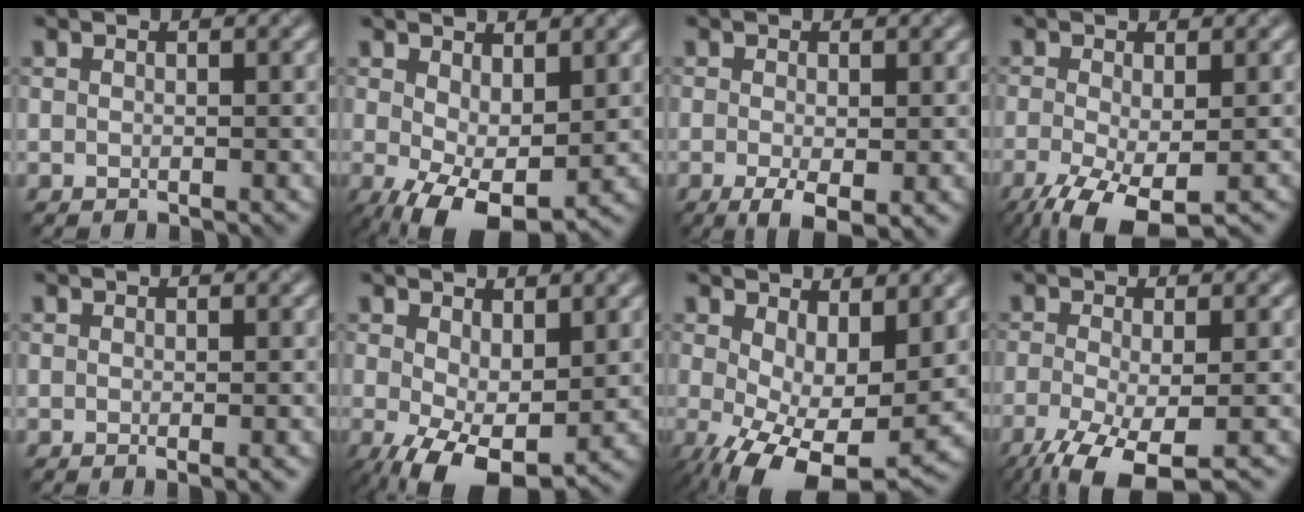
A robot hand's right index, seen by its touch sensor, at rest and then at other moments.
{"total": 6.6, "force": [-1.0, 3.3, 5.7], "torque": [-0.112, -0.015, -0.007]}
{"total": 3.4, "force": [-1.1, 1.1, 3.0], "torque": [-0.051, -0.011, -0.018]}
{"total": 6.8, "force": [-3.4, 2.5, 5.4], "torque": [-0.119, -0.021, -0.056]}
{"total": 1.0, "force": [-0.3, 0.2, 0.9], "torque": [-0.012, -0.006, -0.004]}
{"total": 7.2, "force": [-1.6, 3.6, 6.1], "torque": [-0.124, -0.021, -0.017]}
{"total": 10.0, "force": [-1.7, 4.7, 8.7], "torque": [-0.151, -0.020, -0.019]}
{"total": 7.1, "force": [-4.2, 2.1, 5.3], "torque": [-0.111, -0.024, -0.075]}